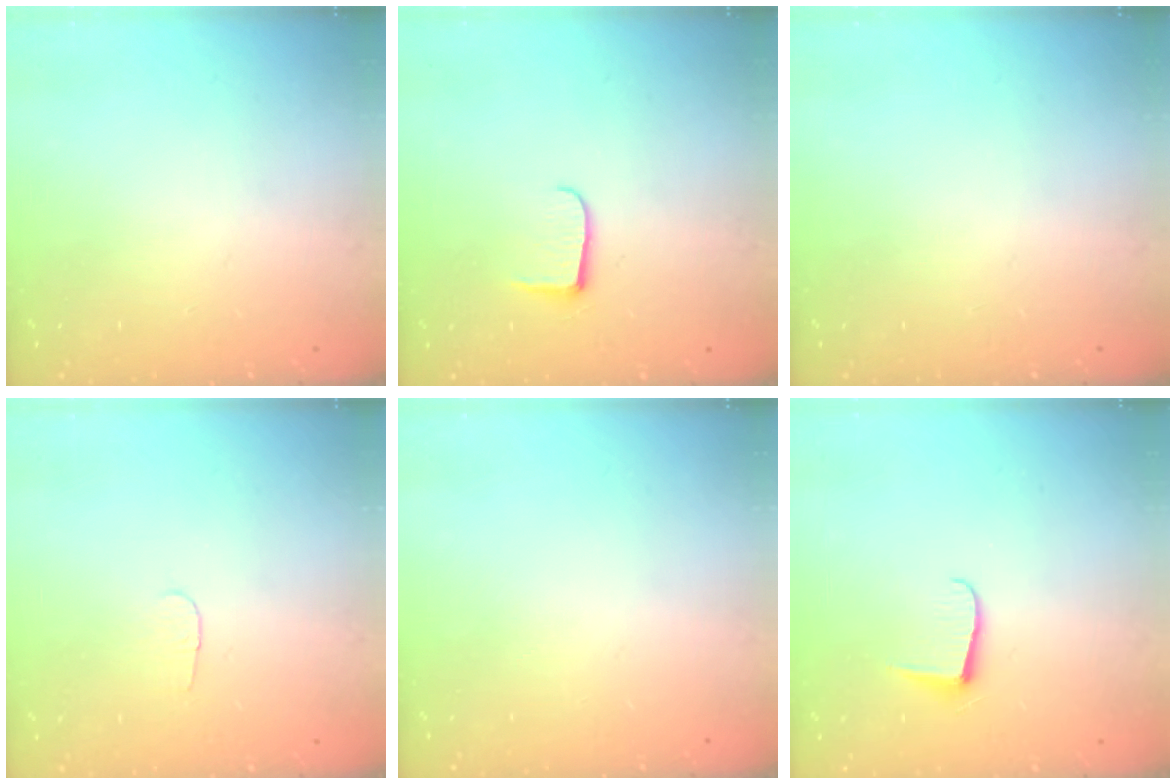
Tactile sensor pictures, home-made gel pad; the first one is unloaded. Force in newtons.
{"total": 6.2, "press": 6.1, "slide": 0.7}
{"total": 0.0}
{"total": 2.8, "press": 2.8, "slide": 0.3}
{"total": 0.0}
{"total": 5.6, "press": 5.6, "slide": 0.7}